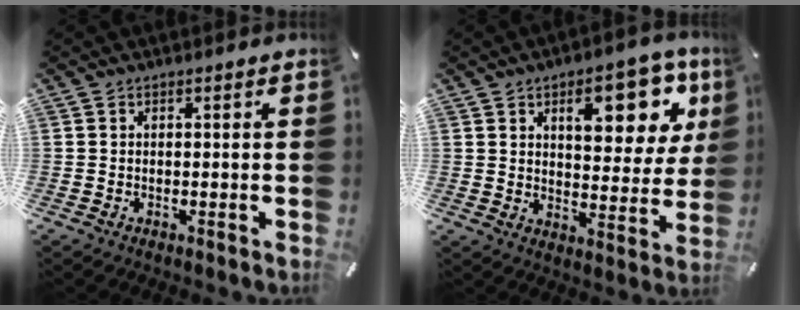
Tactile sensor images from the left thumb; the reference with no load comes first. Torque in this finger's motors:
{"motor_torque": [2.54, 2.47, 1.46, -1.31, 0.43]}